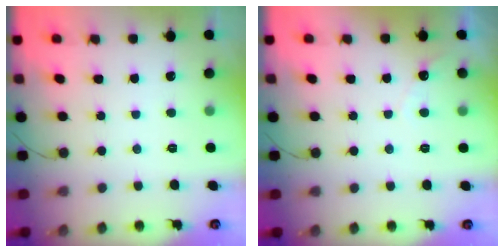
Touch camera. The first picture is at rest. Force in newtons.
{"total": 3.6, "press": 3.6, "slide": 0.1}